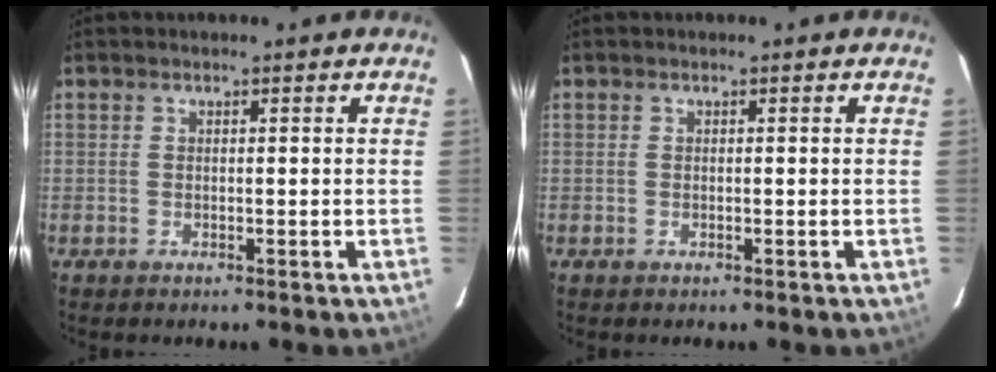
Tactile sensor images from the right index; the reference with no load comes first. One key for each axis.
{"total": 0.0}